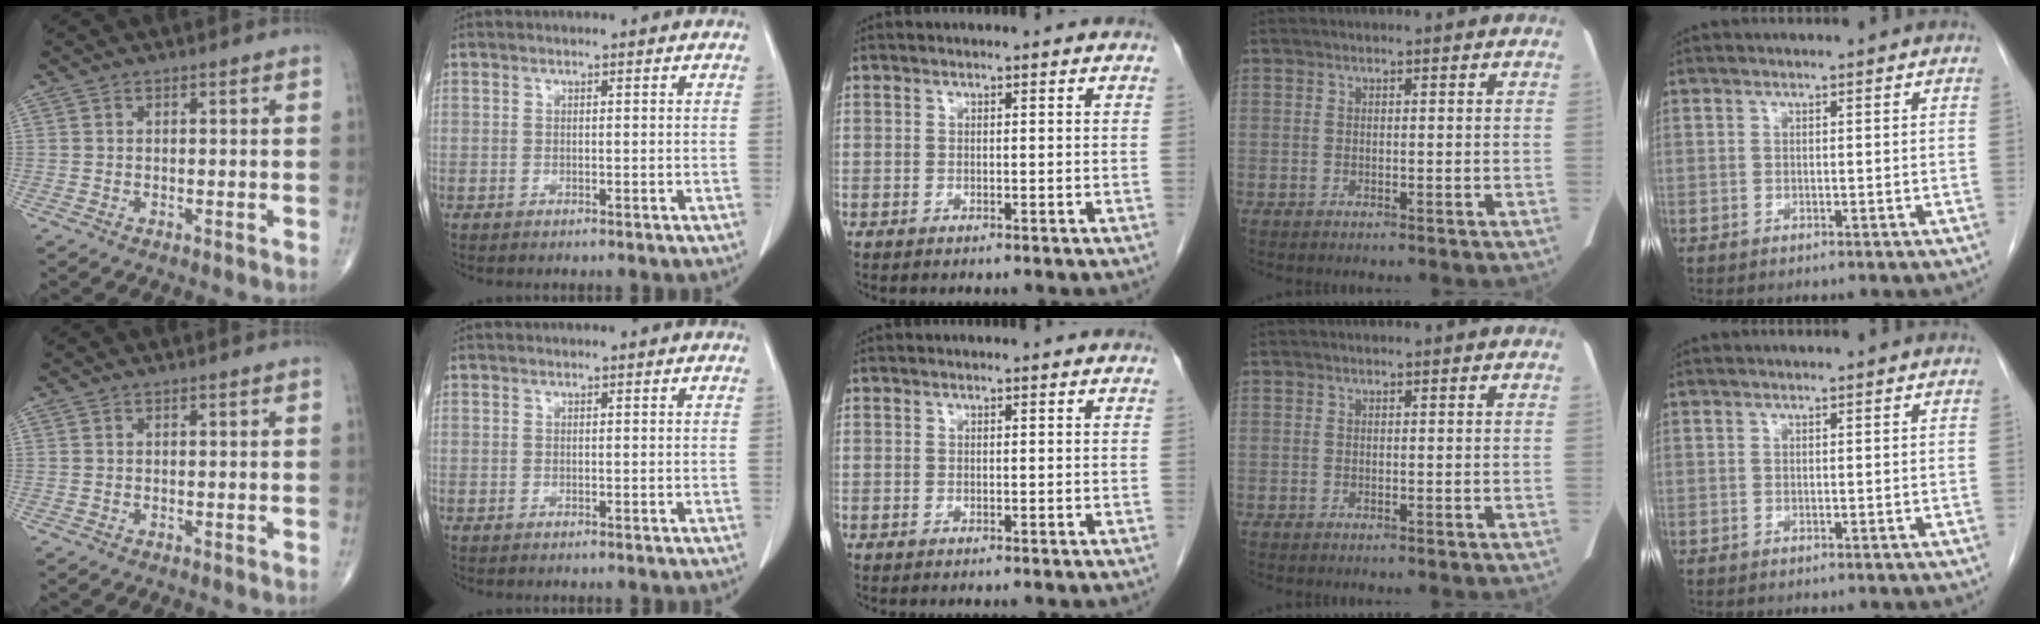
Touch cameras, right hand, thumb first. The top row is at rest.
{}